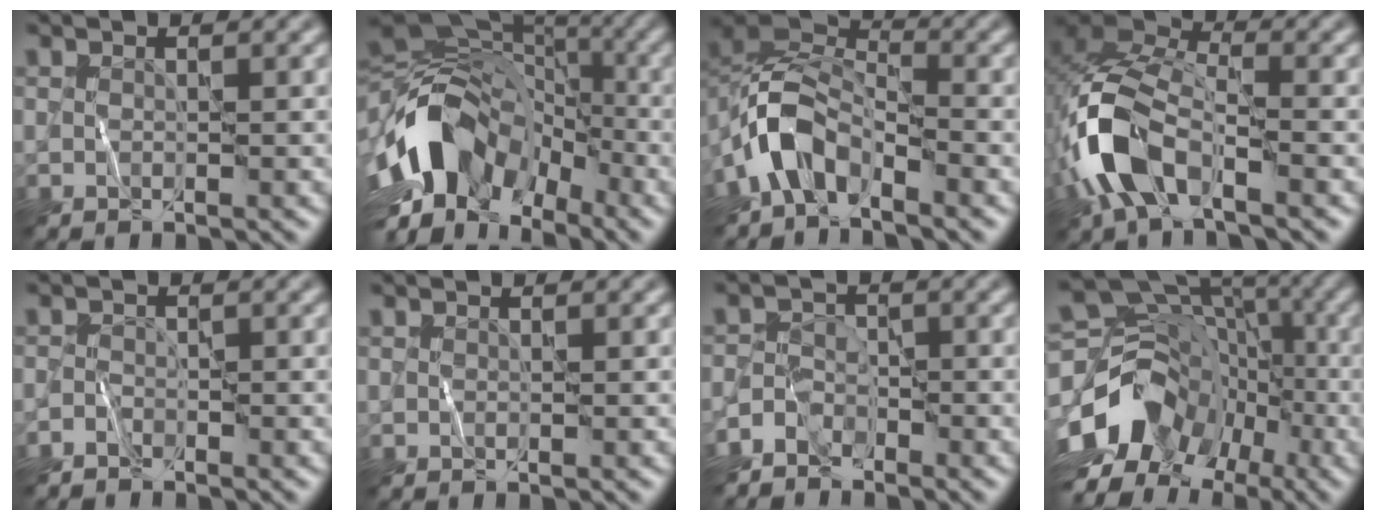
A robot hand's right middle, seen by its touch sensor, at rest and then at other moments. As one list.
[{"total": 13.4, "force": [-4.7, 8.8, 8.9], "torque": [-0.164, 0.013, -0.102]}, {"total": 5.4, "force": [-3.3, 2.9, 3.2], "torque": [-0.051, 0.007, -0.075]}, {"total": 9.3, "force": [-4.0, 4.8, 6.8], "torque": [-0.150, 0.004, -0.086]}, {"total": 1.2, "force": [-1.2, 0.3, 0.1], "torque": [-0.002, 0.003, -0.028]}, {"total": 0.0}, {"total": 2.9, "force": [-2.5, 1.4, 0.5], "torque": [-0.003, 0.000, -0.060]}, {"total": 12.9, "force": [-5.1, 9.9, 6.5], "torque": [-0.117, -0.013, -0.076]}]